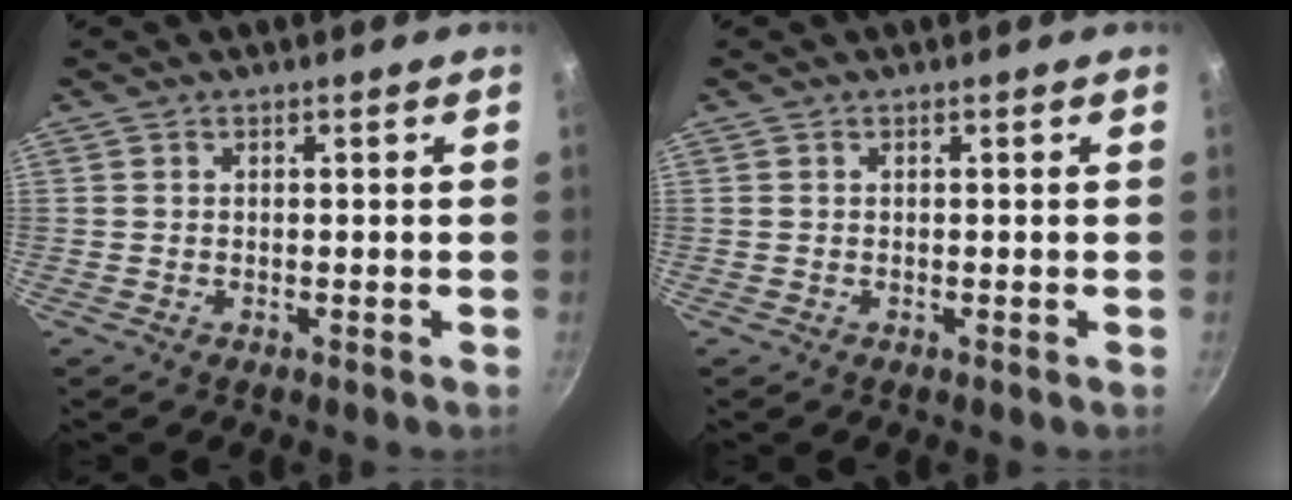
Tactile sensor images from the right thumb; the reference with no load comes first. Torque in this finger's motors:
{"motor_torque": [-0.34, 0.03, 0.26, -0.13, -0.01]}